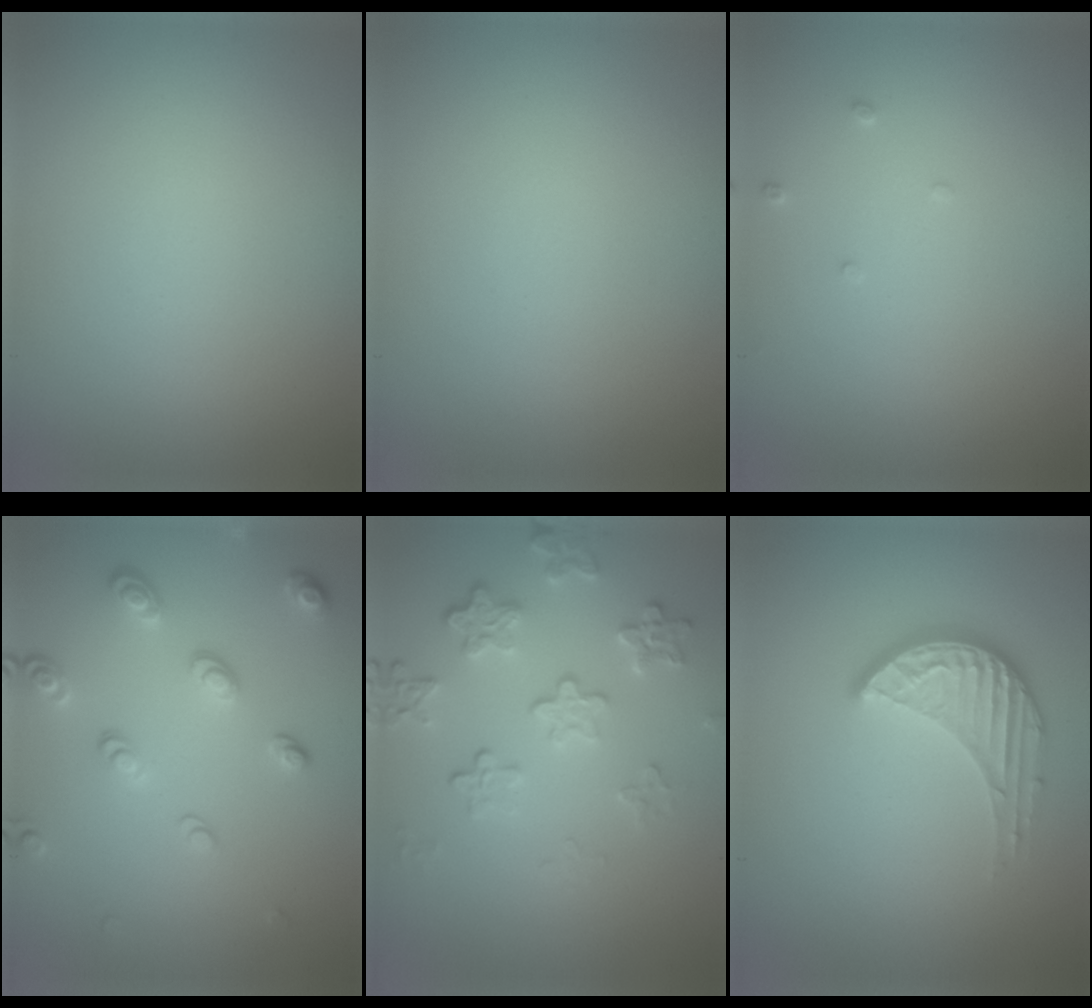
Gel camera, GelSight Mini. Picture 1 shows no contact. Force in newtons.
{"total": 0.0}
{"total": 0.7, "press": 0.7, "slide": 0.2}
{"total": 3.4, "press": 2.5, "slide": 2.3}
{"total": 4.2, "press": 3.1, "slide": 2.9}
{"total": 3.8, "press": 3.1, "slide": 2.2}